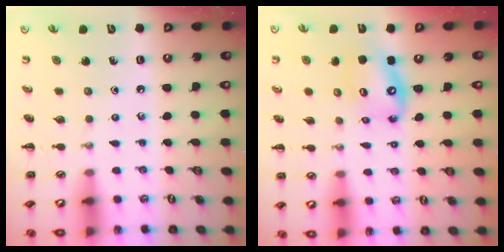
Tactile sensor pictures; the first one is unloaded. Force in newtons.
{"total": 10.1, "press": 9.8, "slide": 2.6}